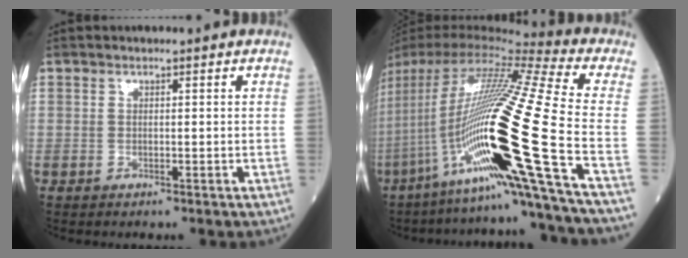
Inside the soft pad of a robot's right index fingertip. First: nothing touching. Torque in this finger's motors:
{"motor_torque": [1.55, -0.59, 1.06, 0.21]}